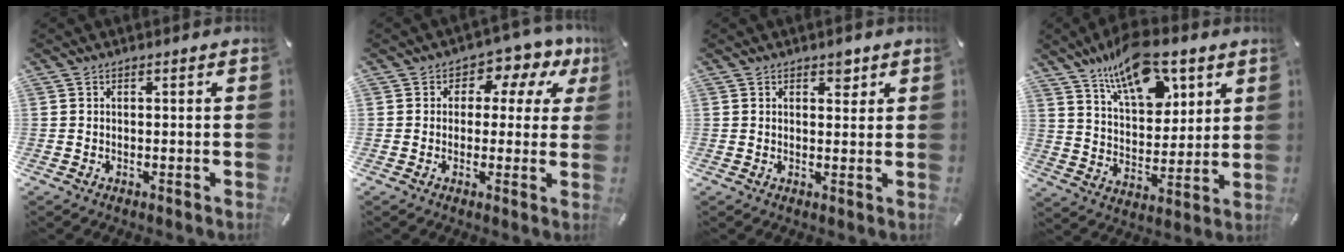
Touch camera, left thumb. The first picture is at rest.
{"total": 6.3, "force": [1.7, 4.9, 3.6], "torque": [-0.044, -0.009, 0.022]}
{"total": 2.5, "force": [1.7, 1.6, 1.0], "torque": [0.000, -0.005, 0.023]}
{"total": 15.9, "force": [10.5, 8.1, 8.7], "torque": [-0.144, -0.048, 0.185]}